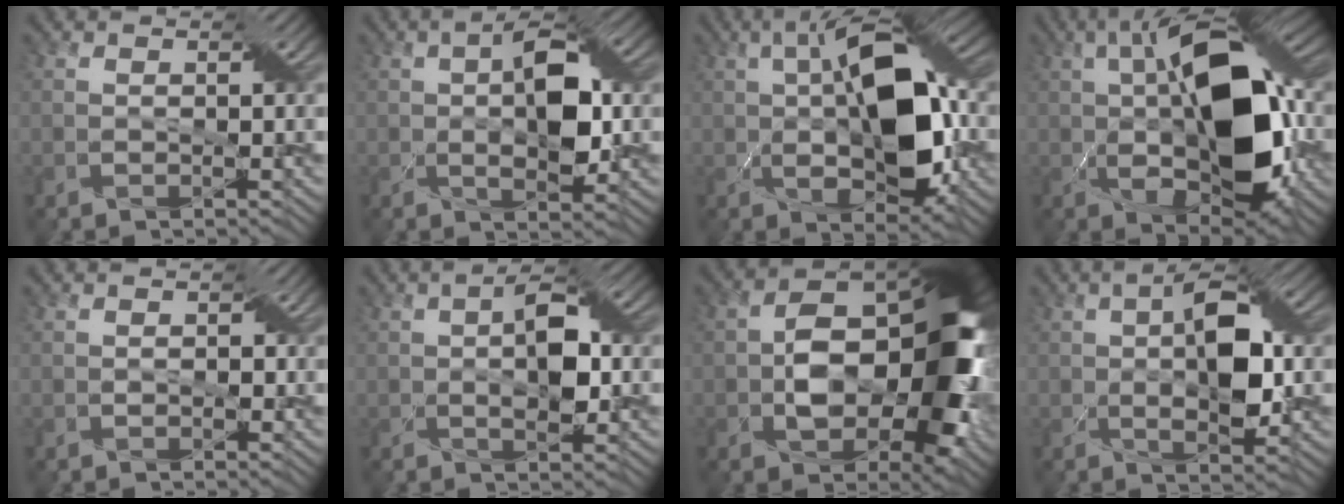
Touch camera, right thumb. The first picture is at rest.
{"total": 7.7, "force": [0.5, 3.7, 6.7], "torque": [-0.119, 0.004, 0.006]}
{"total": 13.8, "force": [0.1, 6.4, 12.2], "torque": [-0.192, 0.017, -0.005]}
{"total": 16.8, "force": [-0.4, 8.2, 14.7], "torque": [-0.237, 0.015, -0.021]}
{"total": 1.3, "force": [-0.1, 1.0, 0.8], "torque": [-0.015, -0.003, -0.004]}
{"total": 5.4, "force": [0.3, 2.5, 4.8], "torque": [-0.088, 0.001, 0.005]}
{"total": 14.9, "force": [-1.2, 9.0, 11.8], "torque": [-0.164, -0.005, -0.026]}
{"total": 8.7, "force": [0.5, 3.9, 7.8], "torque": [-0.133, 0.007, 0.006]}